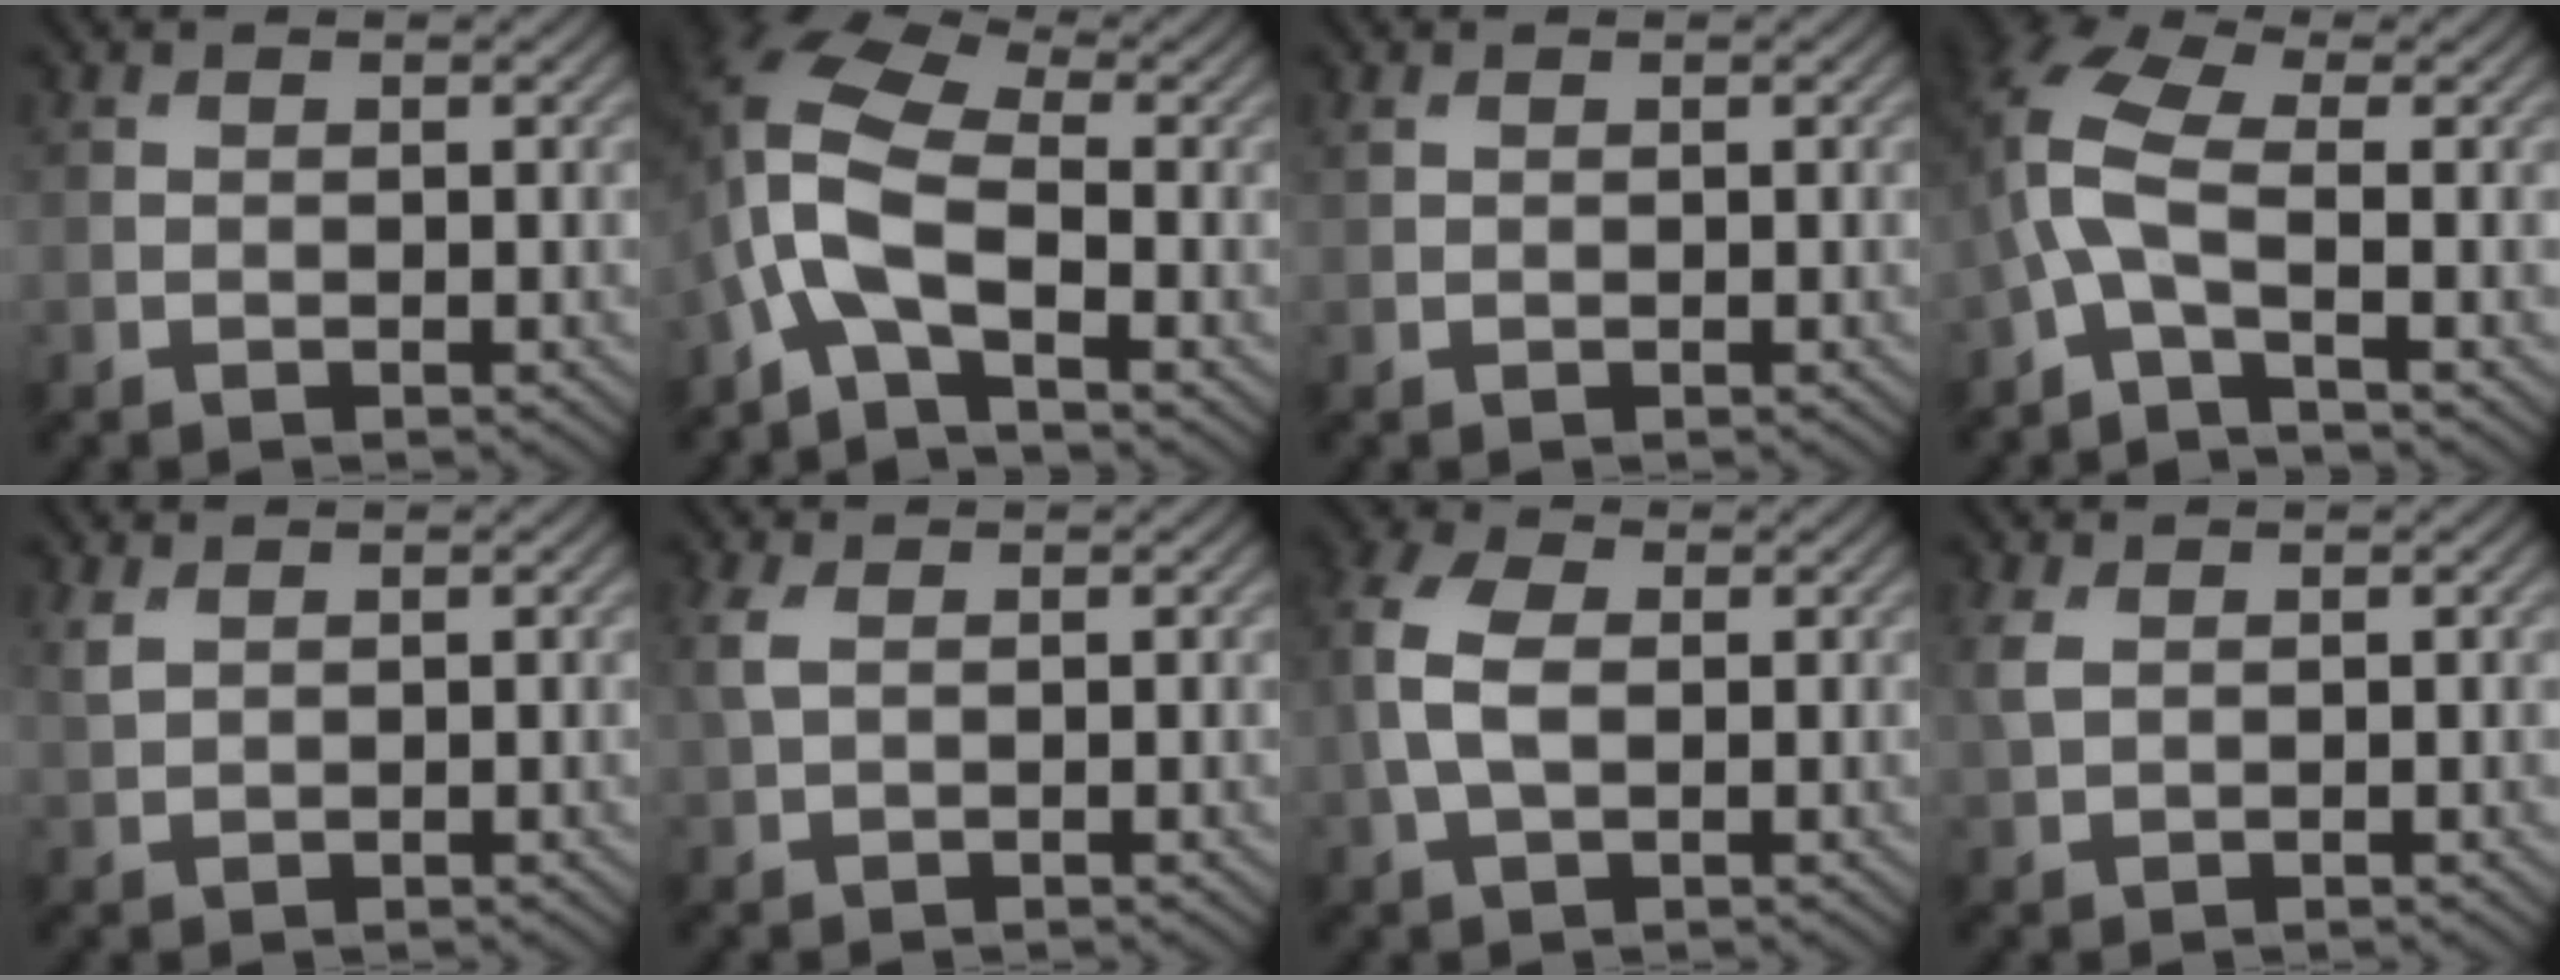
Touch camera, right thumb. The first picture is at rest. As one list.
[{"total": 9.4, "force": [-2.6, 4.2, 8.0], "torque": [-0.180, 0.011, -0.080]}, {"total": 0.7, "force": [0.4, 0.3, 0.4], "torque": [-0.014, 0.001, 0.011]}, {"total": 6.6, "force": [-1.4, 2.4, 6.0], "torque": [-0.144, 0.015, -0.053]}, {"total": 1.8, "force": [1.1, 0.9, 1.0], "torque": [-0.035, 0.000, 0.029]}, {"total": 2.7, "force": [0.8, 1.5, 2.1], "torque": [-0.066, 0.006, 0.016]}, {"total": 6.9, "force": [0.3, 4.2, 5.4], "torque": [-0.157, 0.007, -0.001]}, {"total": 2.6, "force": [0.9, 1.6, 1.9], "torque": [-0.061, 0.004, 0.019]}]